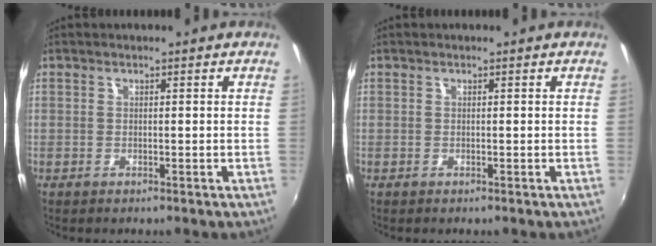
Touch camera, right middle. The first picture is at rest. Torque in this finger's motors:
{"motor_torque": [0.32, -0.31, 0.05, 0.00]}